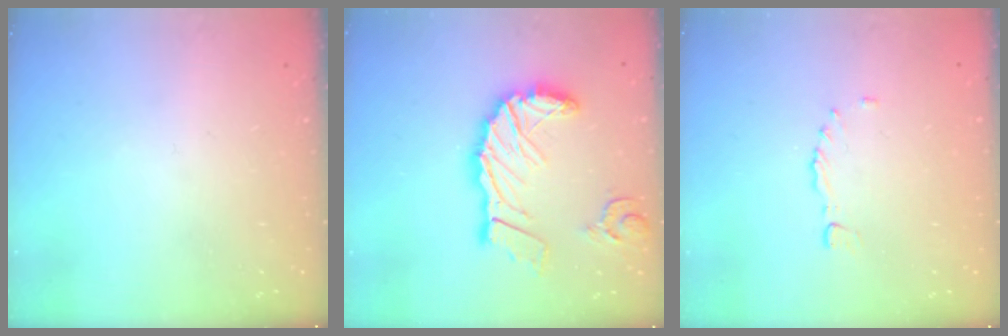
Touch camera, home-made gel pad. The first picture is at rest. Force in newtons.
{"total": 19.1, "press": 19.0, "slide": 2.5}
{"total": 1.1, "press": 0.9, "slide": 0.7}